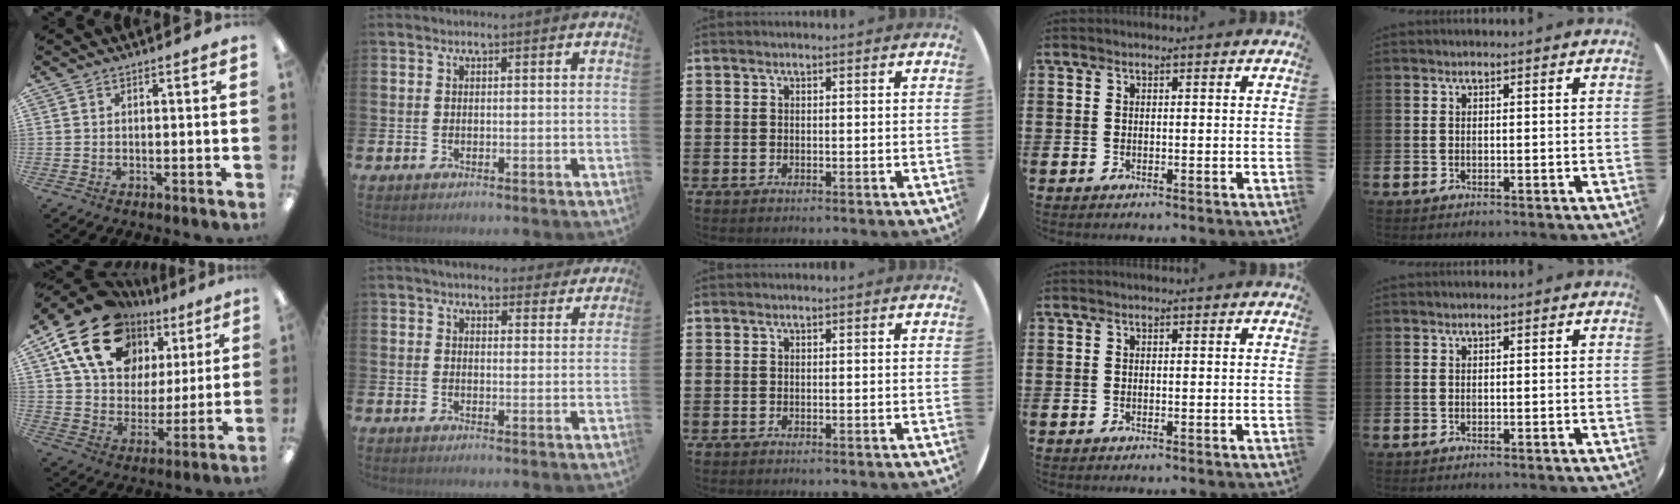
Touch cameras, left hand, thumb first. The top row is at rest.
{"thumb": {"total": 19.9, "force": [11.5, 13.4, 9.2], "torque": [-0.174, -0.045, 0.213]}, "index": {"total": 4.5, "force": [4.2, 1.4, 0.8], "torque": [-0.020, -0.022, 0.076]}}